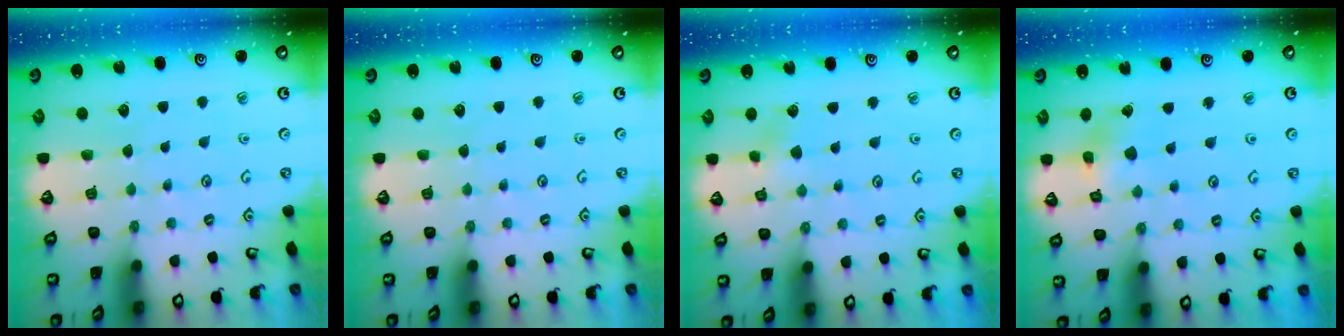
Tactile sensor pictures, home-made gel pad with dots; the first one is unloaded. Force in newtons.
{"total": 0.0}
{"total": 2.9, "press": 2.9, "slide": 0.3}
{"total": 4.3, "press": 4.3, "slide": 0.5}